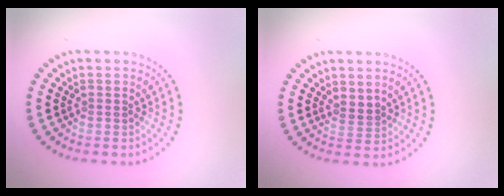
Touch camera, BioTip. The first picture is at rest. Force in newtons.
{"total": 1.3, "press": 1.0, "slide": 0.8}